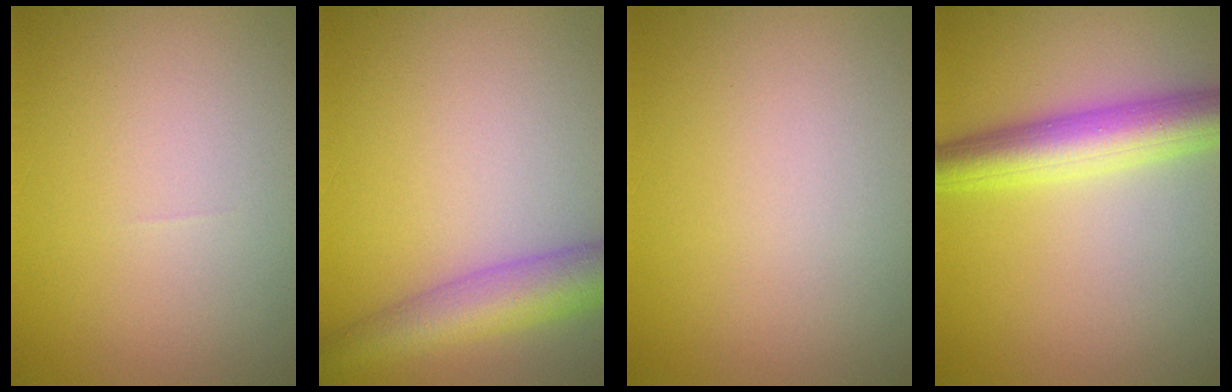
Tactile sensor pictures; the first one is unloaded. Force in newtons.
{"total": 5.6, "press": 5.6, "slide": 0.2}
{"total": 0.0}
{"total": 5.7, "press": 5.7, "slide": 0.1}